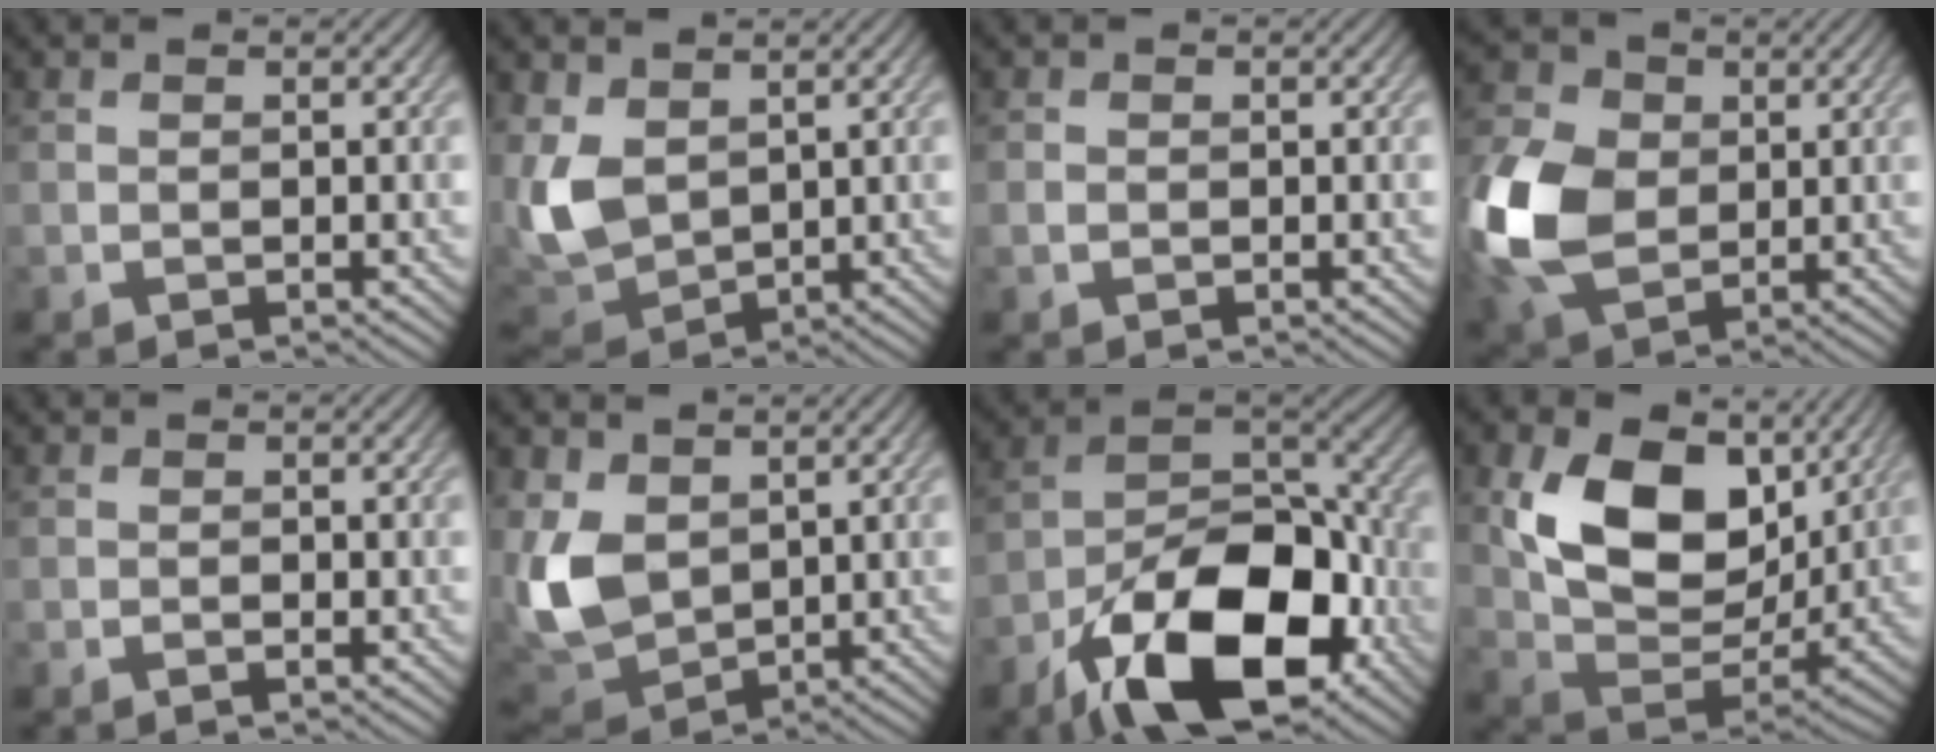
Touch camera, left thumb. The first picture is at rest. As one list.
[{"total": 9.0, "force": [2.9, 6.0, 6.0], "torque": [-0.186, -0.001, 0.062]}, {"total": 0.9, "force": [-0.2, 0.7, 0.4], "torque": [-0.010, -0.004, -0.008]}, {"total": 12.2, "force": [0.1, 9.0, 8.3], "torque": [-0.232, 0.005, -0.005]}, {"total": 0.7, "force": [-0.3, 0.3, 0.5], "torque": [-0.007, -0.002, -0.005]}, {"total": 10.1, "force": [2.7, 6.9, 6.9], "torque": [-0.201, 0.001, 0.054]}, {"total": 16.2, "force": [-8.4, 7.7, 11.5], "torque": [-0.189, -0.008, -0.162]}, {"total": 14.1, "force": [4.8, 8.9, 9.8], "torque": [-0.181, -0.014, 0.094]}]